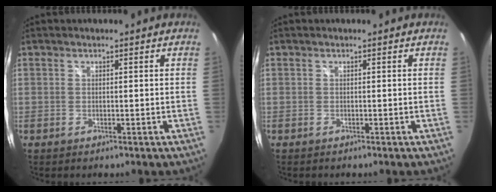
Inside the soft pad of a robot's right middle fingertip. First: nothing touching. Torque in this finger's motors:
{"motor_torque": [0.73, -0.60, -0.03, -0.01]}